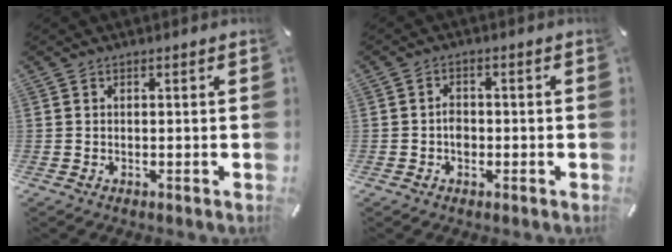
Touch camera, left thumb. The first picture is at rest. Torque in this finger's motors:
{"motor_torque": [0.70, 0.60, 0.09, 0.18, -0.01]}